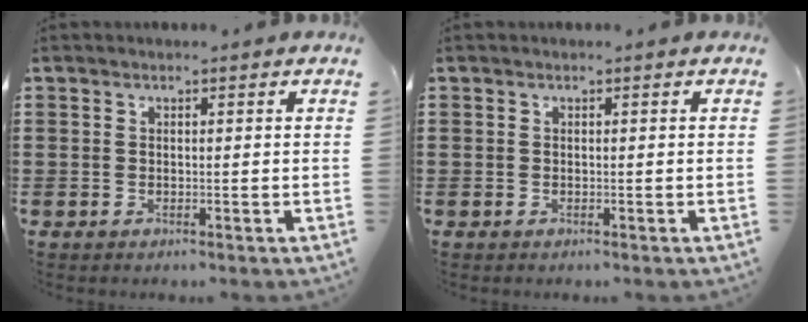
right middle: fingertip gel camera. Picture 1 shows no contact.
{"total": 0.0}